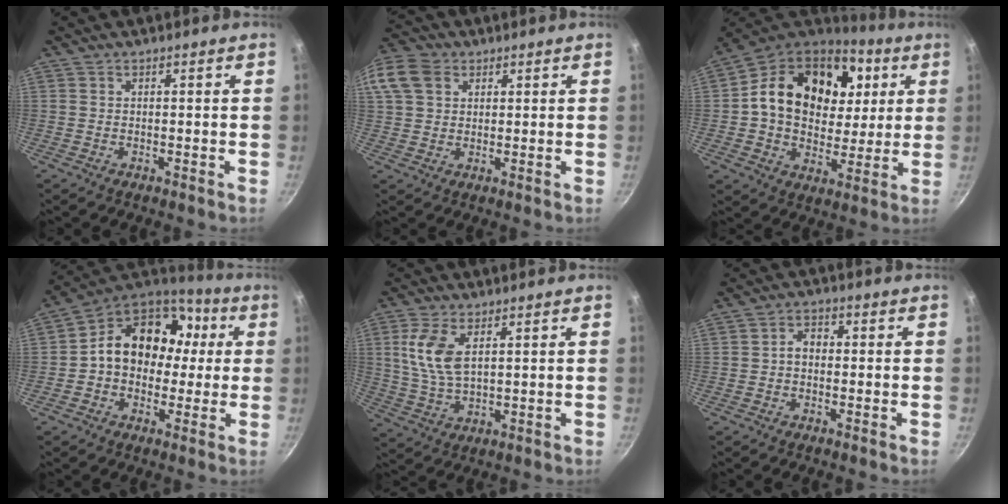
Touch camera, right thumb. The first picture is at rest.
{"total": 13.7, "force": [5.1, 10.4, 7.3], "torque": [-0.169, 0.028, 0.089]}
{"total": 22.6, "force": [5.9, 17.0, 13.7], "torque": [-0.214, 0.004, 0.092]}
{"total": 17.4, "force": [1.5, 14.0, 10.2], "torque": [-0.122, 0.051, 0.011]}
{"total": 8.8, "force": [2.7, 4.4, 7.1], "torque": [-0.144, -0.011, 0.059]}
{"total": 3.1, "force": [-0.4, 2.3, 2.0], "torque": [-0.021, 0.013, -0.013]}